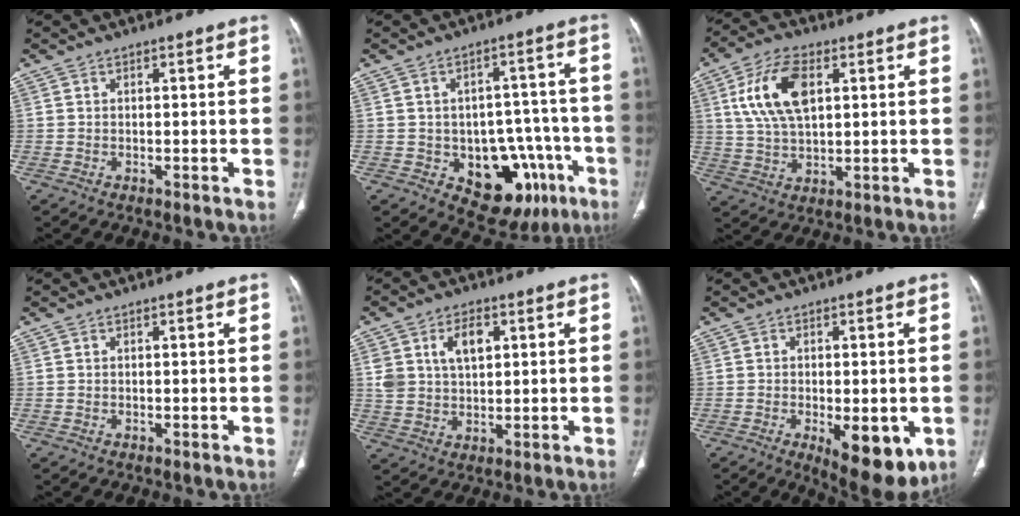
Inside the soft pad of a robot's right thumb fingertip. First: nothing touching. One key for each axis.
{"total": 15.5, "fx": -6.1, "fy": 9.8, "fz": 10.3, "tx": -0.083, "ty": 0.040, "tz": -0.068}
{"total": 12.3, "fx": 3.8, "fy": 6.4, "fz": 9.9, "tx": -0.190, "ty": -0.001, "tz": 0.073}
{"total": 0.0}
{"total": 7.9, "fx": 2.8, "fy": 5.0, "fz": 5.5, "tx": -0.081, "ty": -0.005, "tz": 0.057}
{"total": 11.5, "fx": -3.7, "fy": 4.7, "fz": 9.8, "tx": -0.119, "ty": -0.012, "tz": -0.039}